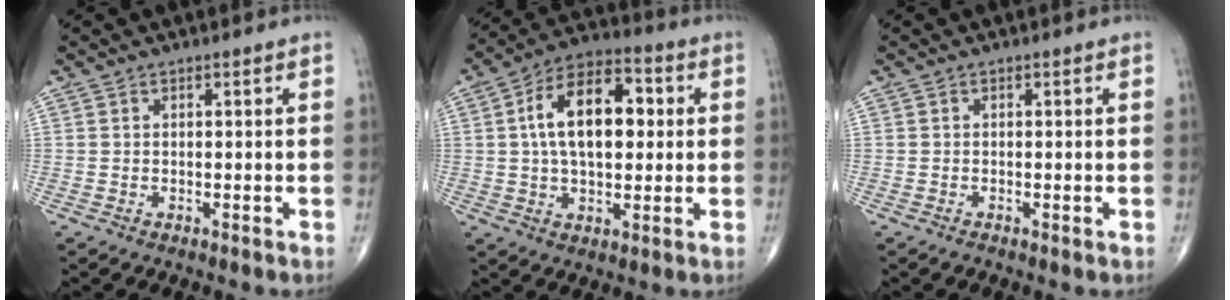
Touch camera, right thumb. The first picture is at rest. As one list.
[{"total": 15.5, "force": [2.3, 8.7, 12.6], "torque": [-0.193, 0.022, 0.031]}, {"total": 0.7, "force": [-0.4, 0.3, 0.5], "torque": [-0.007, -0.002, -0.009]}]